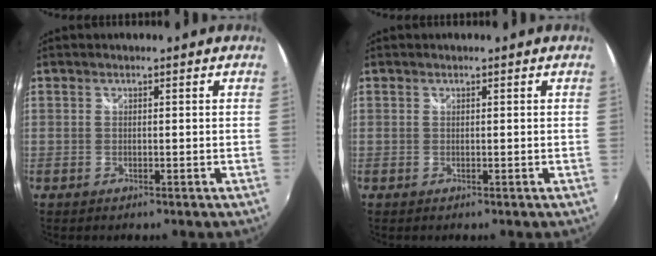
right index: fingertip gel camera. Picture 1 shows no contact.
{"total": 0.0}